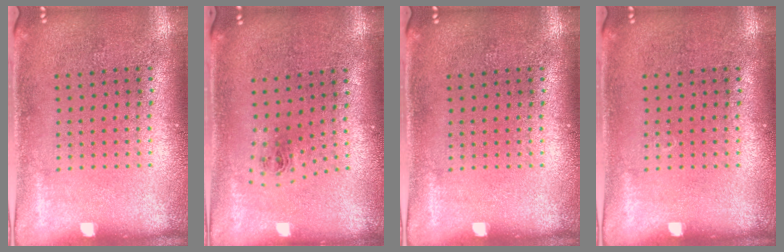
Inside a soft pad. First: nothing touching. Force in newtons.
{"total": 0.9, "press": 0.4, "slide": 0.8}
{"total": 0.0}
{"total": 0.0}